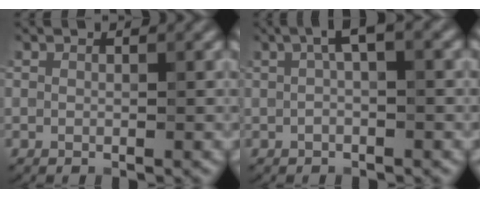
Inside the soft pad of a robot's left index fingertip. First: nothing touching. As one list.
[{"total": 2.5, "force": [0.6, 0.5, 2.4], "torque": [-0.042, 0.012, 0.006]}]